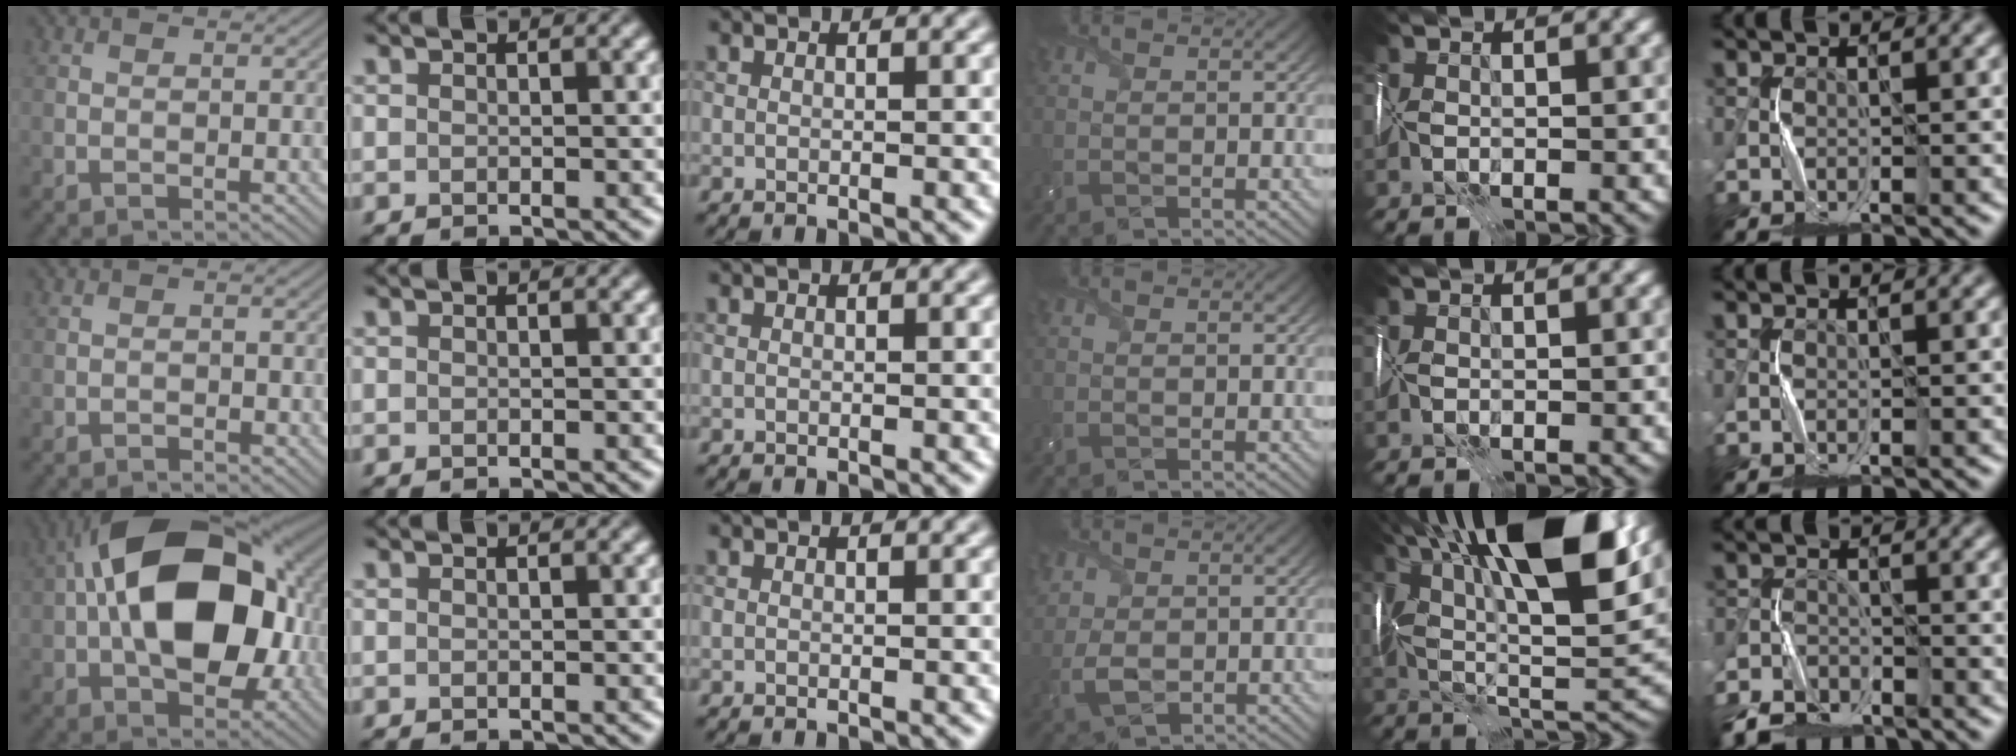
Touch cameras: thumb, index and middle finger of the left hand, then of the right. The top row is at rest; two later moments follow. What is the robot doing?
{"motion": "wrap", "object": "scarf"}